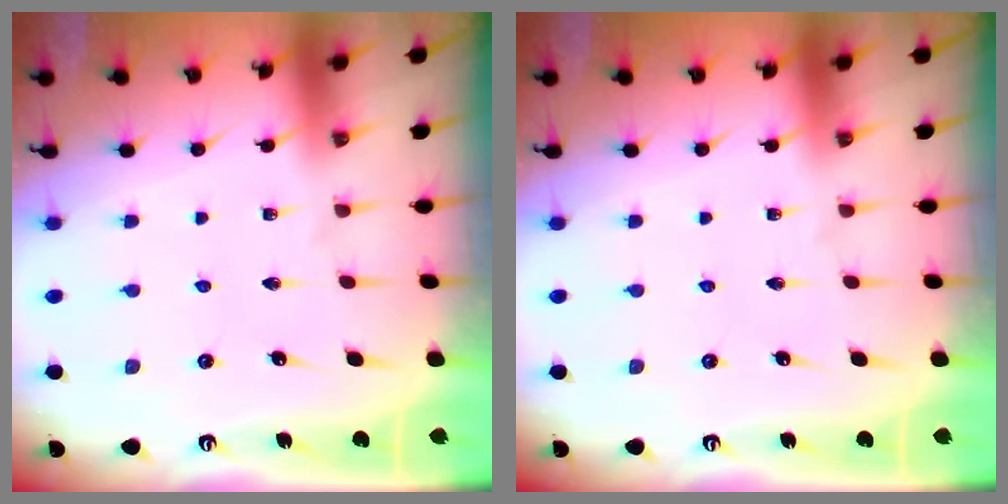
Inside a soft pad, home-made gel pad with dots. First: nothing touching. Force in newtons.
{"total": 0.0}